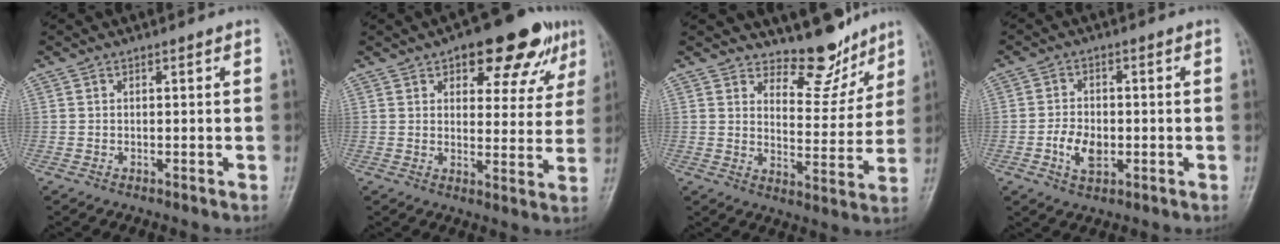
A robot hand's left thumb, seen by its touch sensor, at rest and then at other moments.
{"total": 14.4, "force": [8.0, 6.7, 9.9], "torque": [-0.072, -0.019, 0.102]}
{"total": 8.8, "force": [7.8, 3.5, 2.2], "torque": [0.005, -0.069, 0.121]}
{"total": 5.5, "force": [-1.4, 3.6, 3.9], "torque": [-0.066, 0.005, -0.024]}